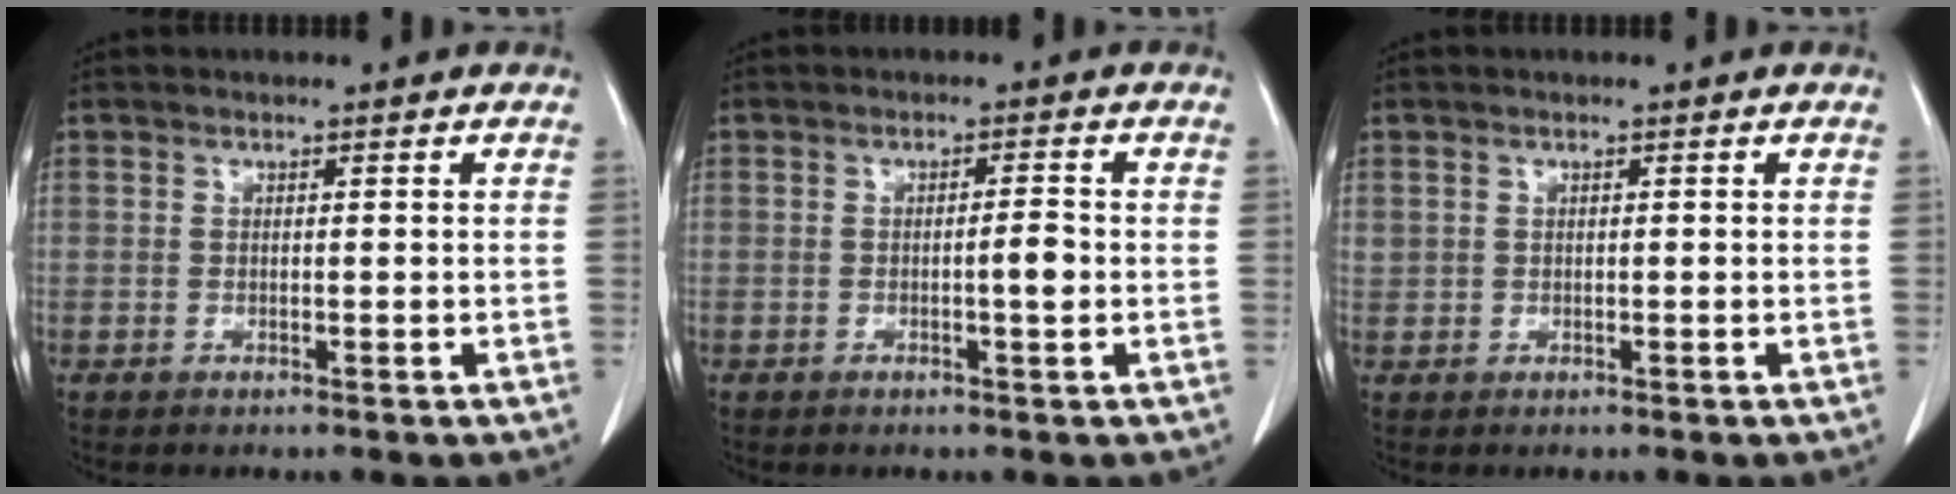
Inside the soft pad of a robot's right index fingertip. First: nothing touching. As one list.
[{"total": 2.6, "force": [-0.5, 0.2, 2.5], "torque": [-0.039, 0.001, -0.009]}, {"total": 0.8, "force": [0.4, 0.7, 0.2], "torque": [0.001, 0.011, 0.008]}]